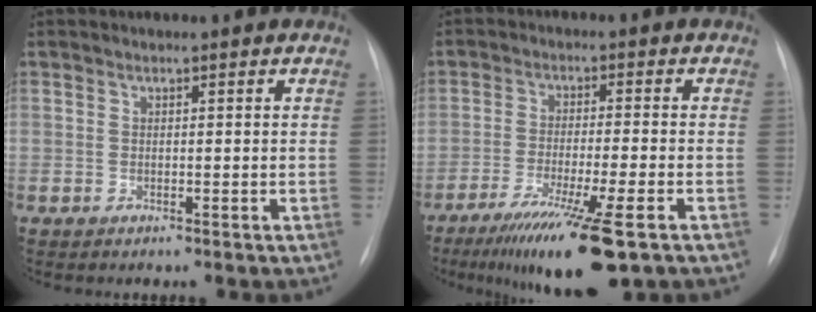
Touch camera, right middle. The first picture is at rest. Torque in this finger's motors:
{"motor_torque": [1.10, -1.04, 0.28, 0.14]}